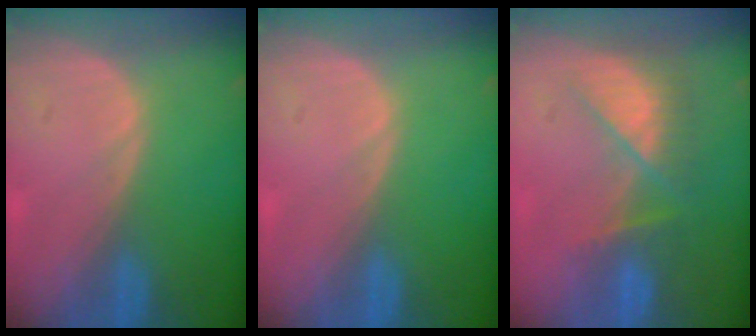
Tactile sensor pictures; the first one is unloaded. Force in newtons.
{"total": 0.0}
{"total": 8.0, "press": 6.9, "slide": 4.1}